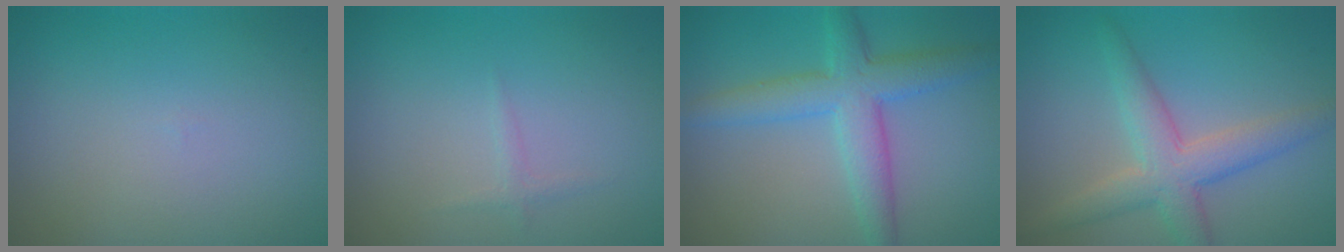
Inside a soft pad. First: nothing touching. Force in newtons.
{"total": 0.7, "press": 0.7, "slide": 0.0}
{"total": 5.3, "press": 5.3, "slide": 0.0}
{"total": 4.6, "press": 4.6, "slide": 0.3}